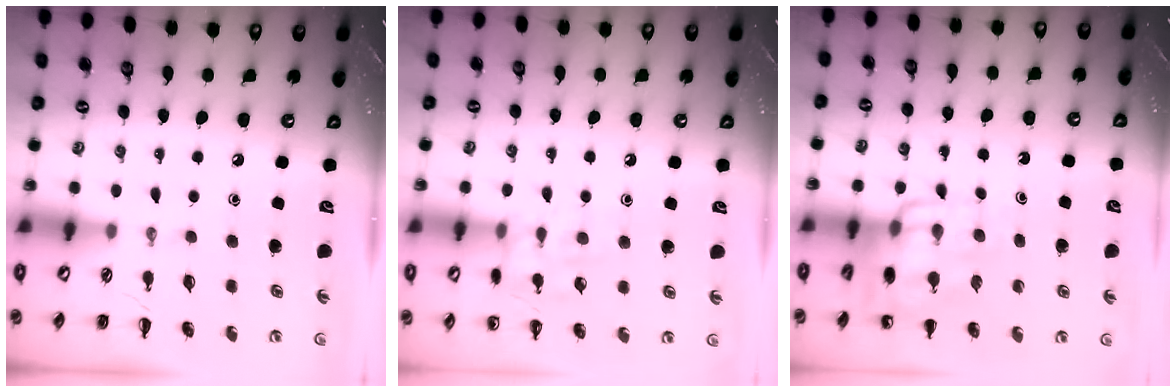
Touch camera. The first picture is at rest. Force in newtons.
{"total": 9.4, "press": 9.4, "slide": 1.1}
{"total": 12.6, "press": 12.3, "slide": 2.8}